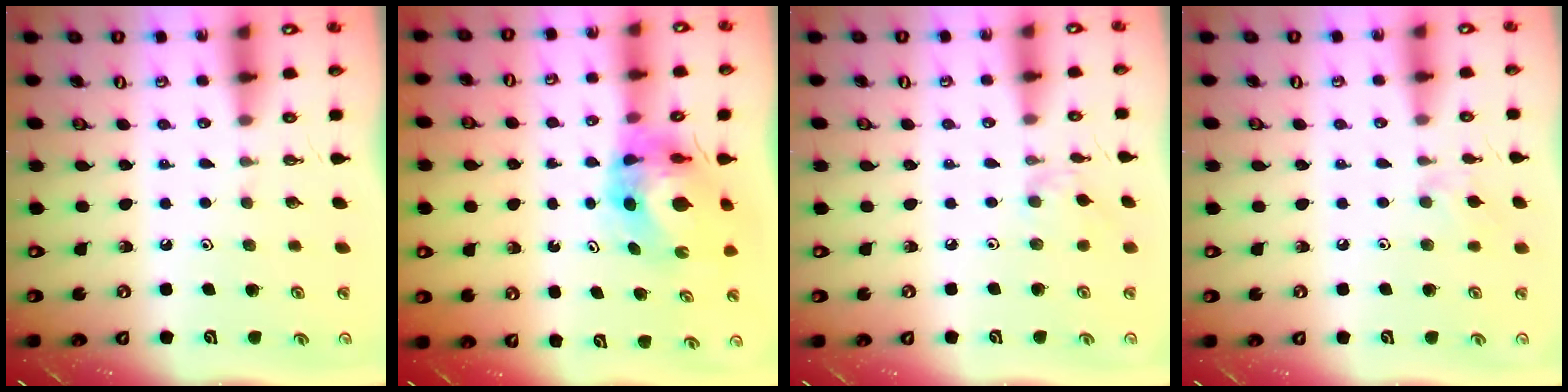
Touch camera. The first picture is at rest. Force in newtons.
{"total": 8.4, "press": 8.4, "slide": 1.0}
{"total": 2.8, "press": 2.7, "slide": 0.6}
{"total": 8.0, "press": 7.9, "slide": 0.9}